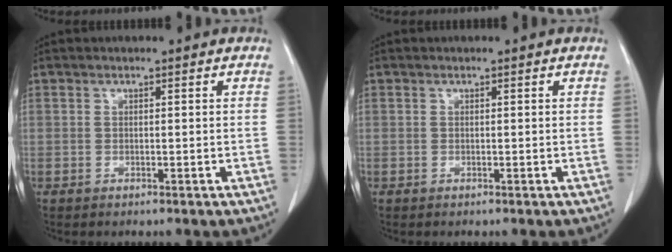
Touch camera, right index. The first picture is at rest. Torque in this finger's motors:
{"motor_torque": [0.00, 0.00, 0.00, 0.00]}